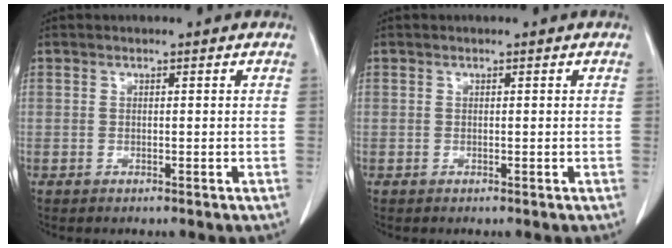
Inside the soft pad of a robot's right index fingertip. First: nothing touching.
{"total": 0.0}